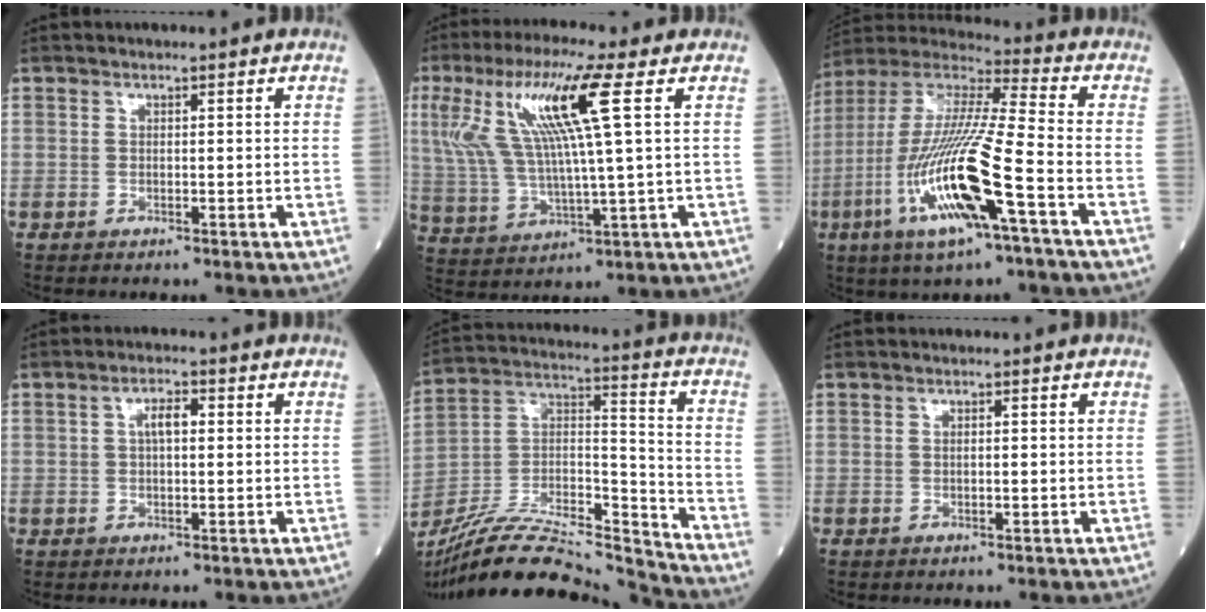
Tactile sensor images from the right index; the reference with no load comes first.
{"total": 14.2, "force": [4.9, 0.4, 13.3], "torque": [-0.289, 0.014, 0.091]}
{"total": 19.9, "force": [-6.9, 1.6, 18.6], "torque": [-0.404, -0.026, -0.137]}
{"total": 3.0, "force": [0.6, 1.1, 2.7], "torque": [-0.050, 0.008, 0.009]}
{"total": 22.9, "force": [-21.5, 1.7, 7.7], "torque": [-0.160, 0.014, -0.364]}
{"total": 0.6, "force": [0.0, 0.2, 0.5], "torque": [-0.011, 0.001, 0.000]}